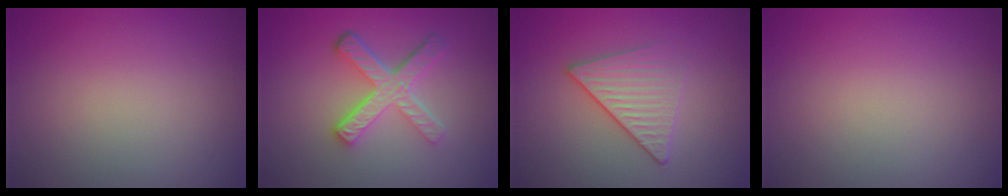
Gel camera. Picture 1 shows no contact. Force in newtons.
{"total": 5.0, "press": 3.5, "slide": 3.6}
{"total": 3.3, "press": 3.0, "slide": 1.3}
{"total": 0.0}